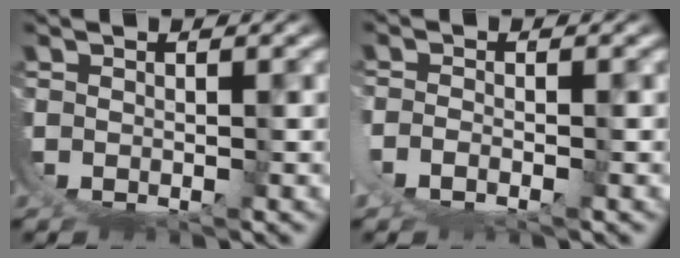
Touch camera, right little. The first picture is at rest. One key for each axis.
{"total": 1.9, "fx": -0.8, "fy": -0.1, "fz": 1.6, "tx": -0.035, "ty": -0.007, "tz": -0.012}